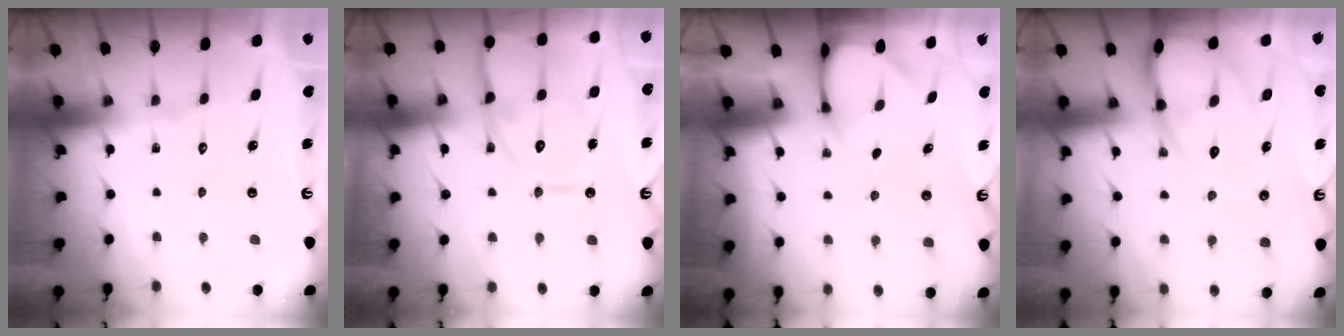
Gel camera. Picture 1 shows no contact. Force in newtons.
{"total": 14.0, "press": 13.9, "slide": 1.3}
{"total": 3.4, "press": 3.3, "slide": 0.3}
{"total": 9.1, "press": 9.1, "slide": 0.9}